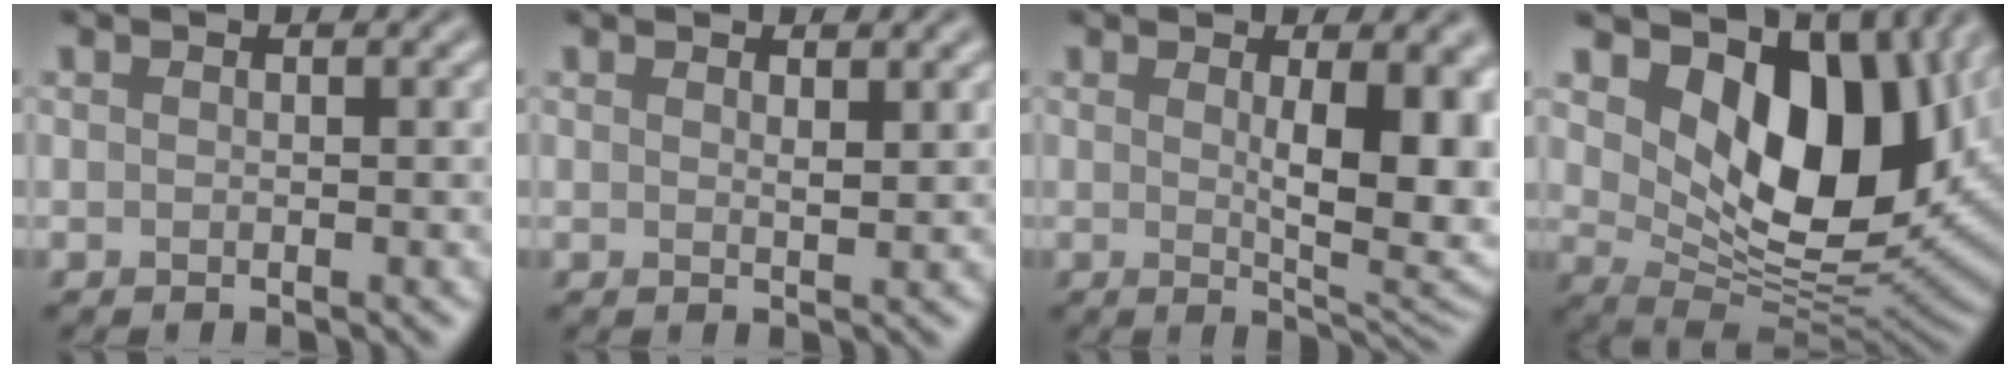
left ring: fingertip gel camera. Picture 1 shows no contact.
{"total": 0.9, "force": [0.7, 0.2, 0.5], "torque": [-0.008, -0.003, 0.013]}
{"total": 8.0, "force": [0.9, 2.4, 7.6], "torque": [-0.102, -0.009, 0.023]}
{"total": 12.4, "force": [4.4, 7.1, 9.1], "torque": [-0.138, -0.018, 0.081]}